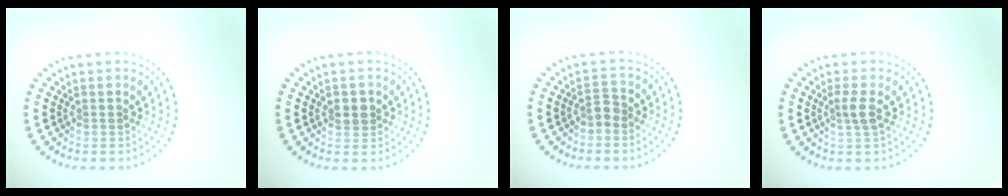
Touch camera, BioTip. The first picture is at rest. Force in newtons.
{"total": 1.7, "press": 1.6, "slide": 0.6}
{"total": 1.4, "press": 1.0, "slide": 0.9}
{"total": 1.6, "press": 1.3, "slide": 0.8}